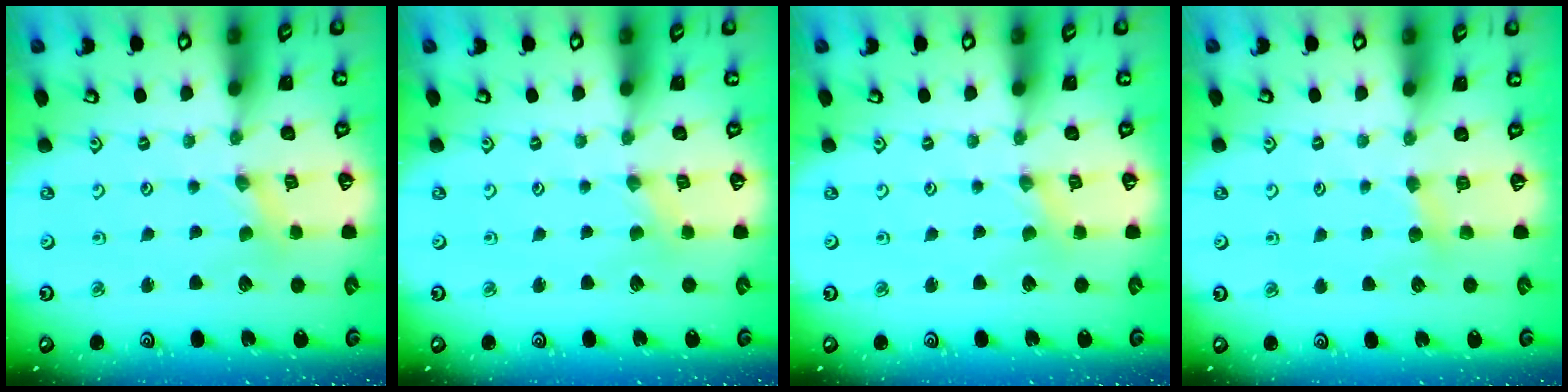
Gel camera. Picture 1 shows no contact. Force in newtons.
{"total": 0.0}
{"total": 0.0}
{"total": 3.3, "press": 3.3, "slide": 0.4}